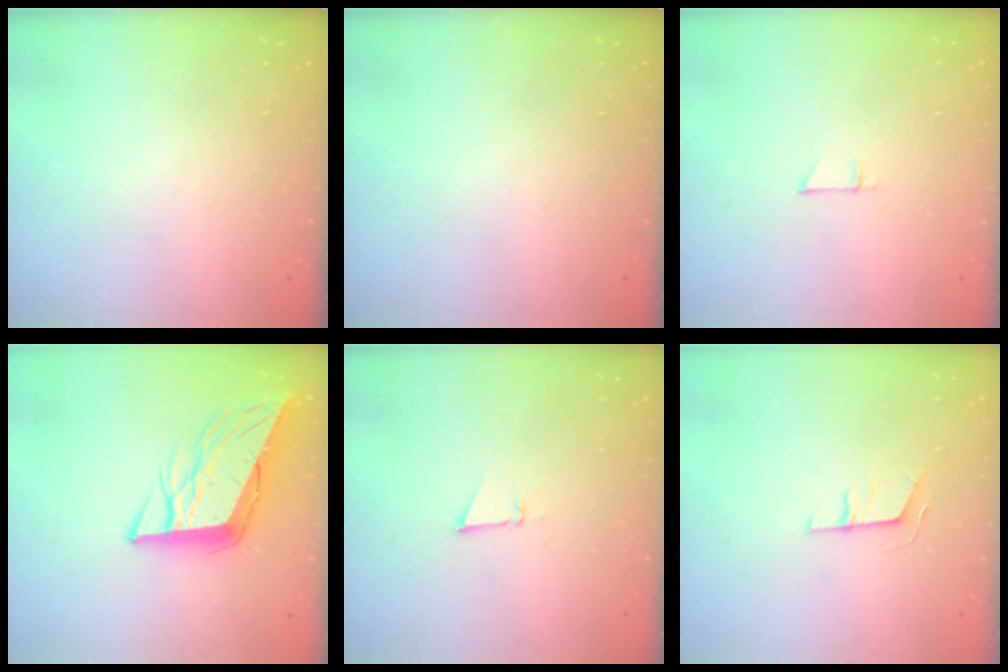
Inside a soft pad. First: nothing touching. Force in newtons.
{"total": 0.0}
{"total": 3.5, "press": 3.4, "slide": 0.4}
{"total": 11.8, "press": 11.2, "slide": 3.6}
{"total": 2.6, "press": 2.5, "slide": 0.8}
{"total": 6.1, "press": 6.1, "slide": 1.0}